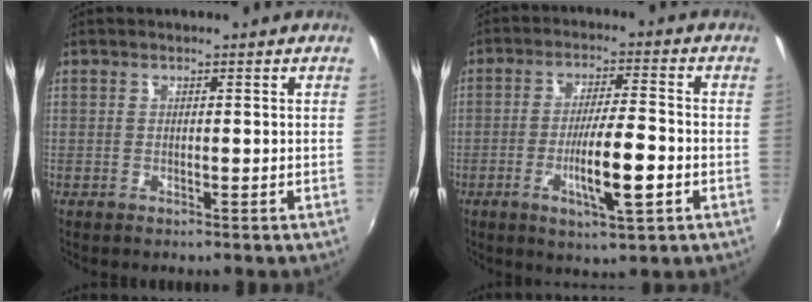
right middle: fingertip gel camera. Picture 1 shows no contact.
{"total": 9.5, "force": [-3.3, 1.4, 8.8], "torque": [-0.159, -0.012, -0.052]}